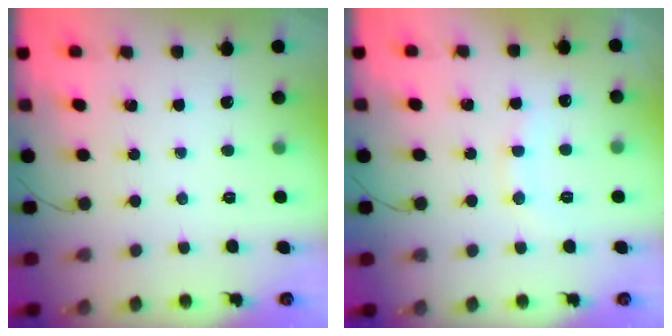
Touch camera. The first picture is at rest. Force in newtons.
{"total": 8.9, "press": 8.9, "slide": 0.9}